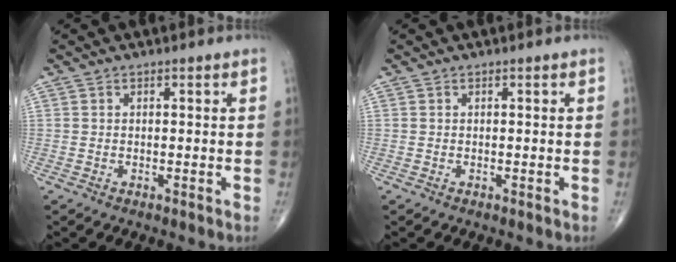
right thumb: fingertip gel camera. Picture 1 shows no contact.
{"total": 0.0}